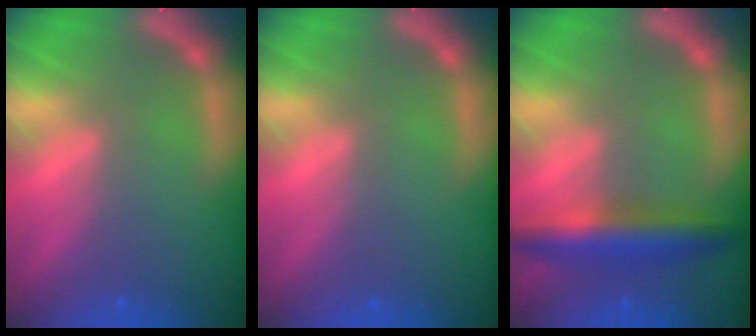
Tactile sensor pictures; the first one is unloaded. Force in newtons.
{"total": 0.0}
{"total": 5.5}